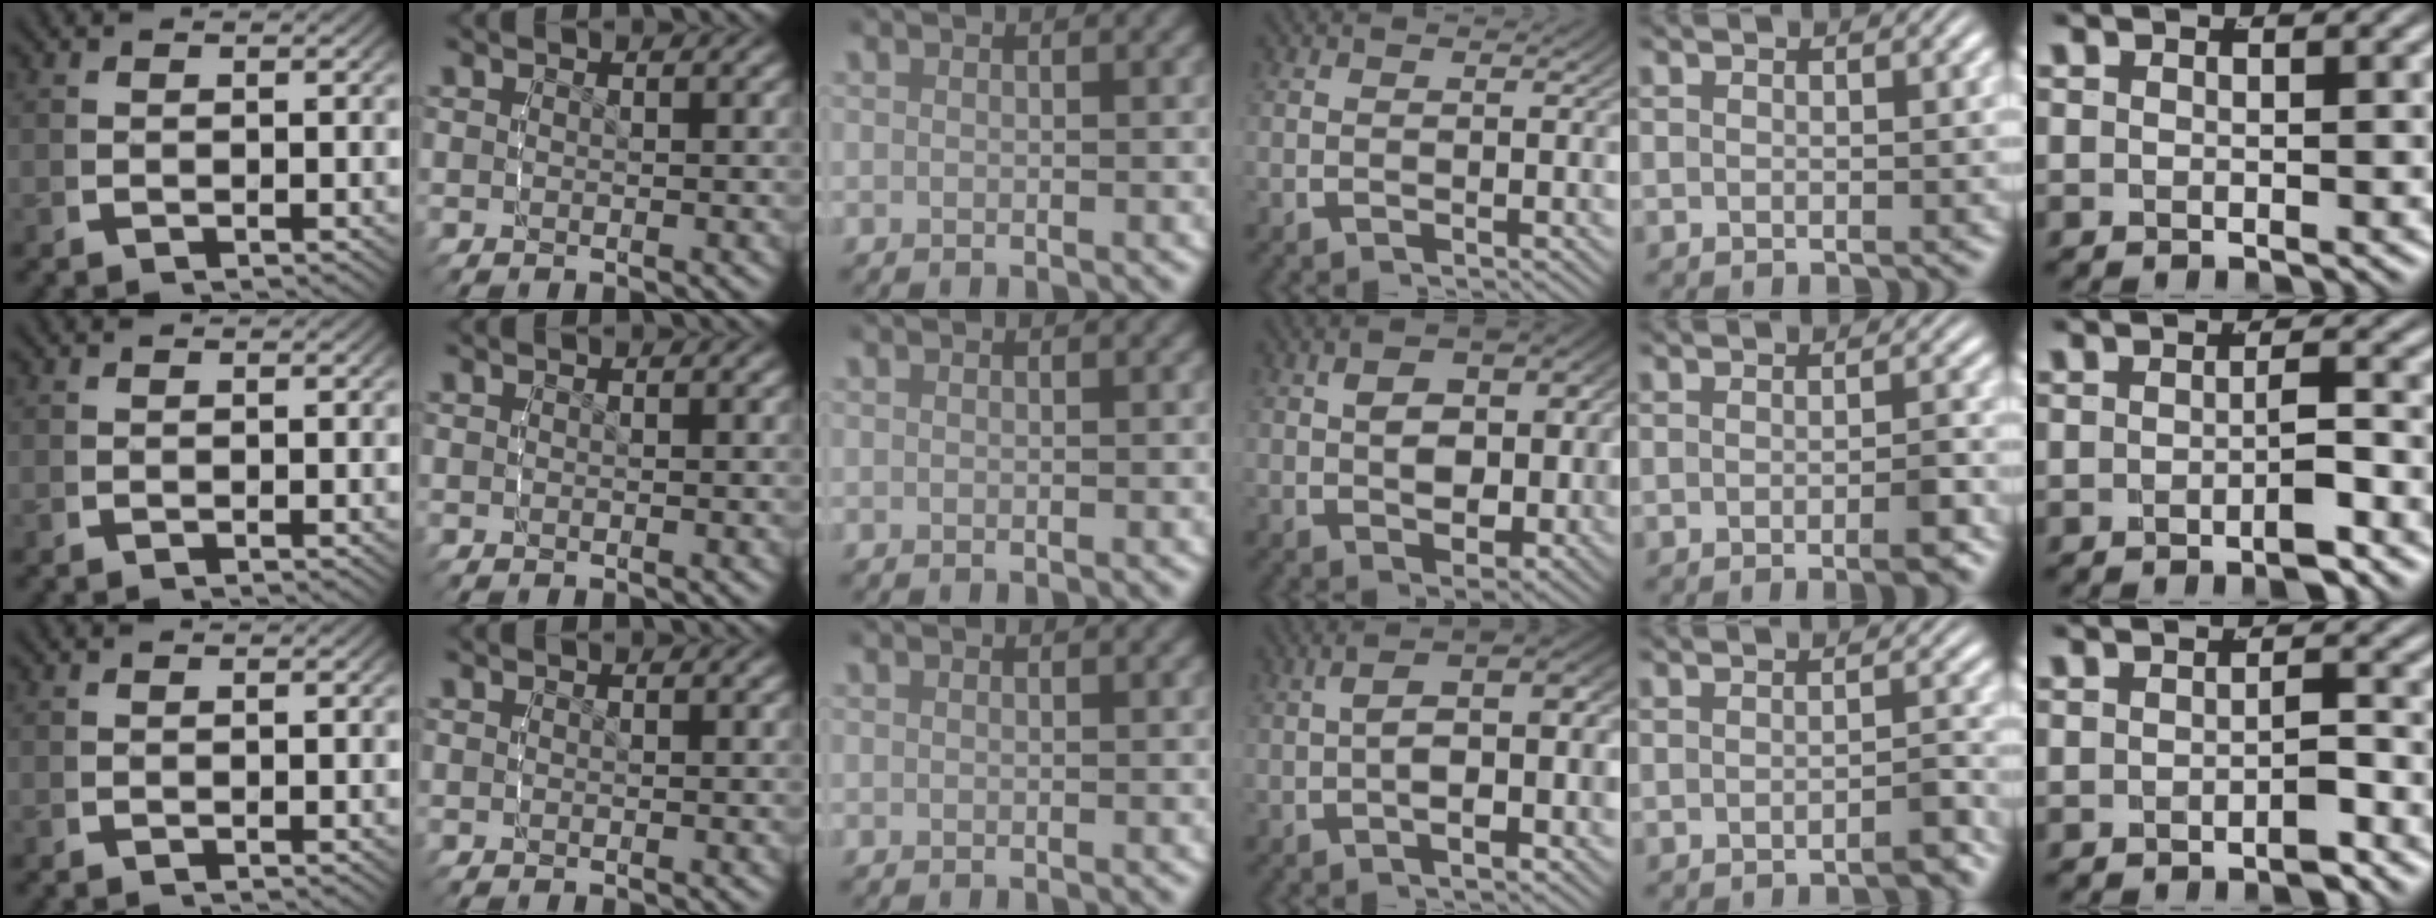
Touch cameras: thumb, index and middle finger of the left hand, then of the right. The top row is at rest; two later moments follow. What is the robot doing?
{"motion": "lift_and_place", "object": "sponge"}